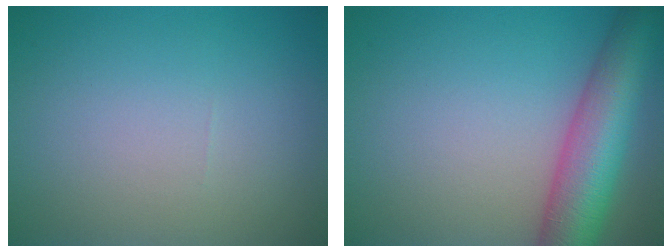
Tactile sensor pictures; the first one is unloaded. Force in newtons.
{"total": 8.7, "press": 8.7, "slide": 0.3}